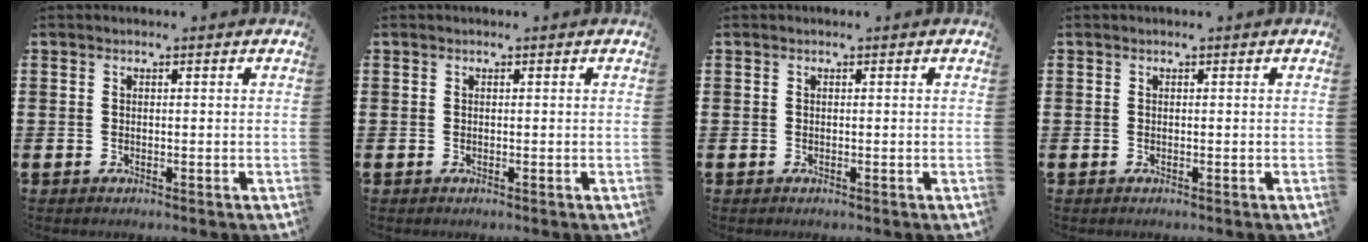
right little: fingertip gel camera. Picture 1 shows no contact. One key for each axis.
{"total": 0.0}
{"total": 0.0}
{"total": 0.0}